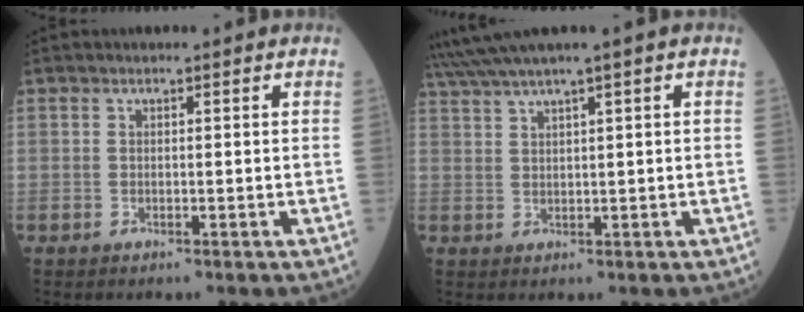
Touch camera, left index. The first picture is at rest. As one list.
[{"total": 5.1, "force": [3.6, -1.1, 3.4], "torque": [-0.079, 0.019, 0.076]}]